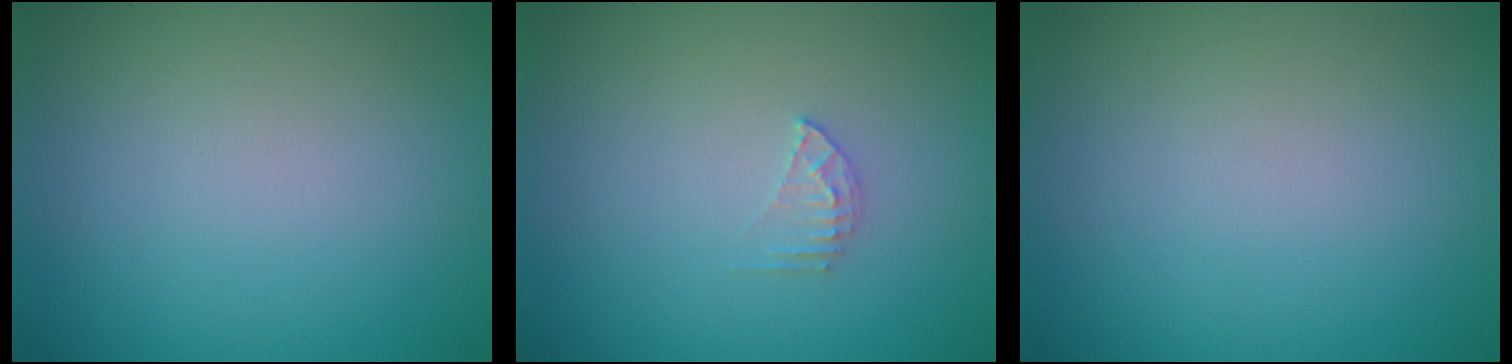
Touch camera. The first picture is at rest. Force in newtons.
{"total": 1.3, "press": 1.3, "slide": 0.1}
{"total": 0.0}